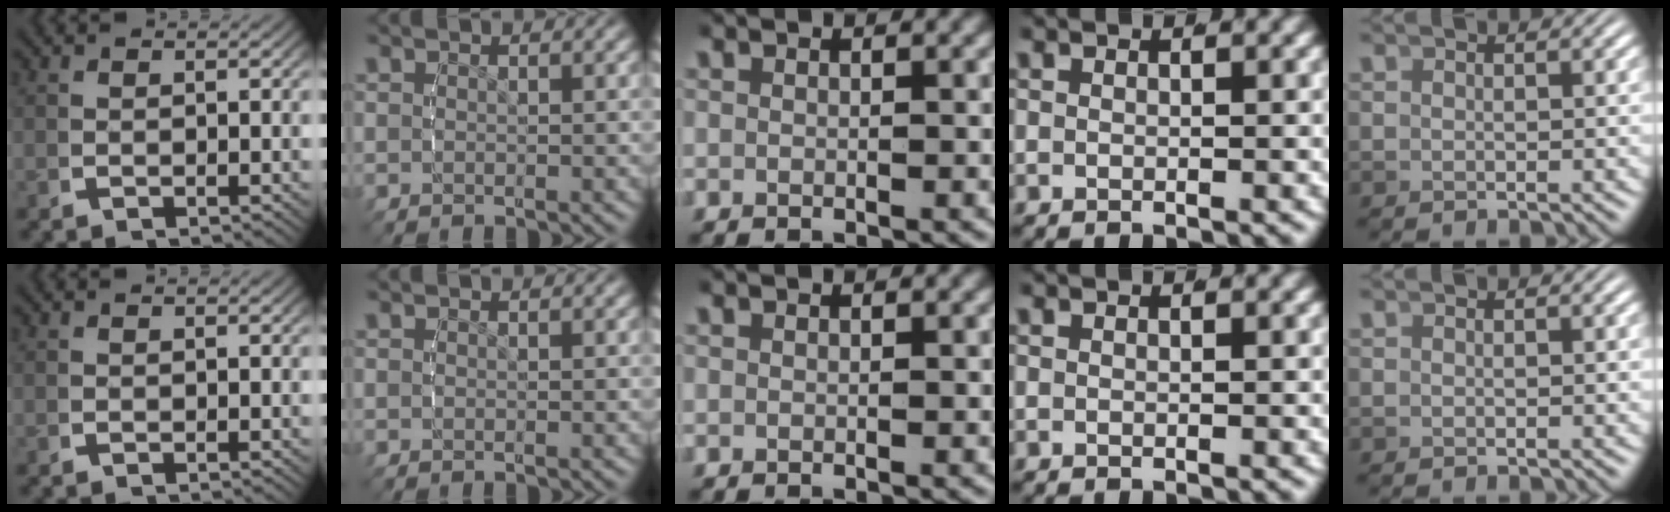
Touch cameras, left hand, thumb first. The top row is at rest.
{}